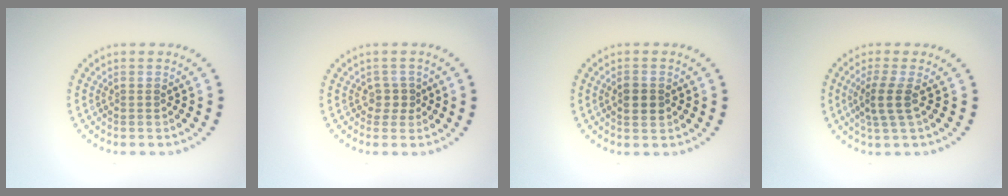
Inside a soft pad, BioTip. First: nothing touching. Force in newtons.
{"total": 1.5, "press": 1.1, "slide": 1.0}
{"total": 2.2, "press": 2.2, "slide": 0.2}
{"total": 2.5, "press": 2.0, "slide": 1.6}